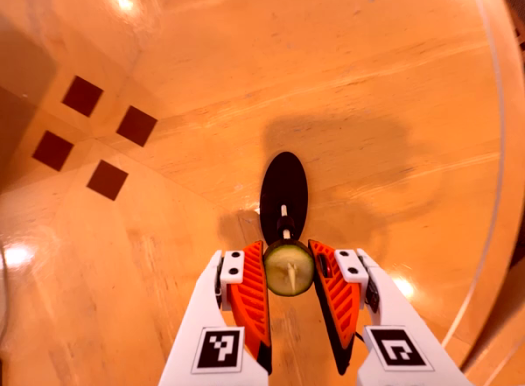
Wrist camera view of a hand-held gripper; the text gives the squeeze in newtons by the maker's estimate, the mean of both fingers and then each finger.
{"total": 9.1, "left": 9.0, "right": 9.3}